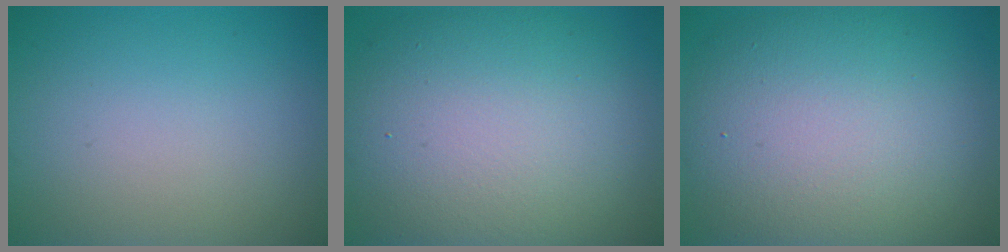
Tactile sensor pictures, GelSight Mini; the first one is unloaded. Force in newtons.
{"total": 12.9, "press": 12.9, "slide": 1.1}
{"total": 12.5, "press": 12.4, "slide": 1.2}